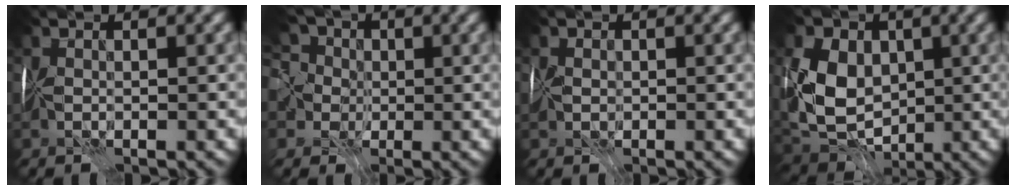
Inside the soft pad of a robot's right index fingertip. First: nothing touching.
{"total": 7.2, "force": [1.1, 6.1, 3.7], "torque": [-0.068, 0.015, -0.024]}
{"total": 0.5, "force": [-0.3, -0.1, -0.4], "torque": [0.004, -0.007, -0.003]}
{"total": 7.4, "force": [0.2, 5.6, 4.8], "torque": [-0.108, -0.011, 0.001]}